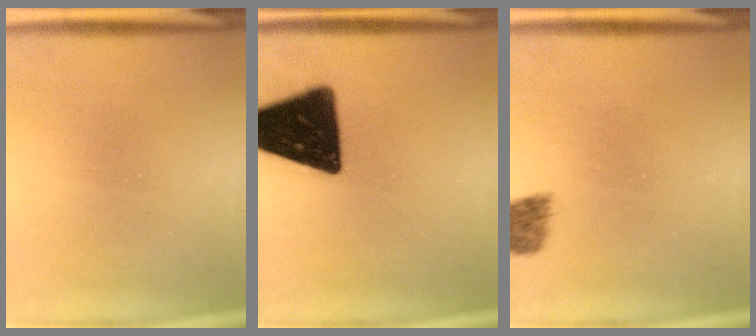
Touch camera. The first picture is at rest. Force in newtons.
{"total": 17.2}
{"total": 2.3}